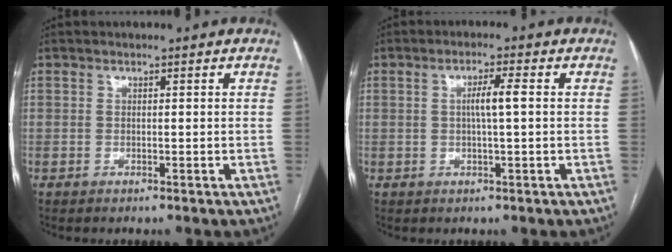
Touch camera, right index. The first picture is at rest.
{"total": 3.4, "force": [0.3, 0.1, 3.4], "torque": [-0.063, 0.001, 0.005]}